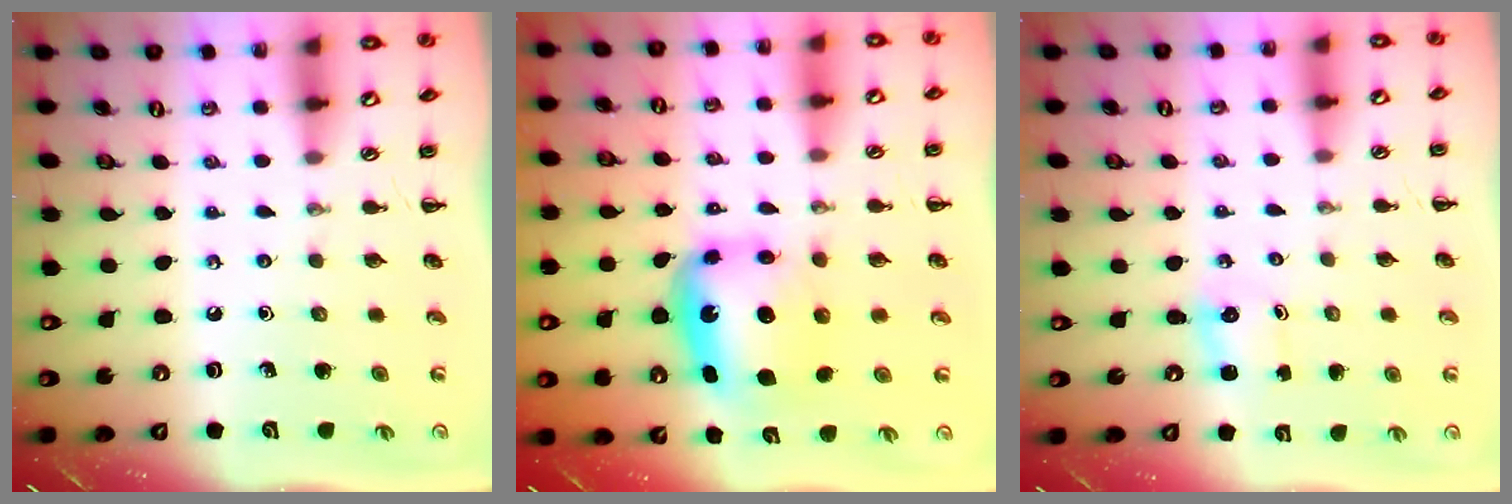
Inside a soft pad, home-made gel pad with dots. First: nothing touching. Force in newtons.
{"total": 6.3, "press": 6.1, "slide": 1.6}
{"total": 1.1, "press": 1.1, "slide": 0.4}